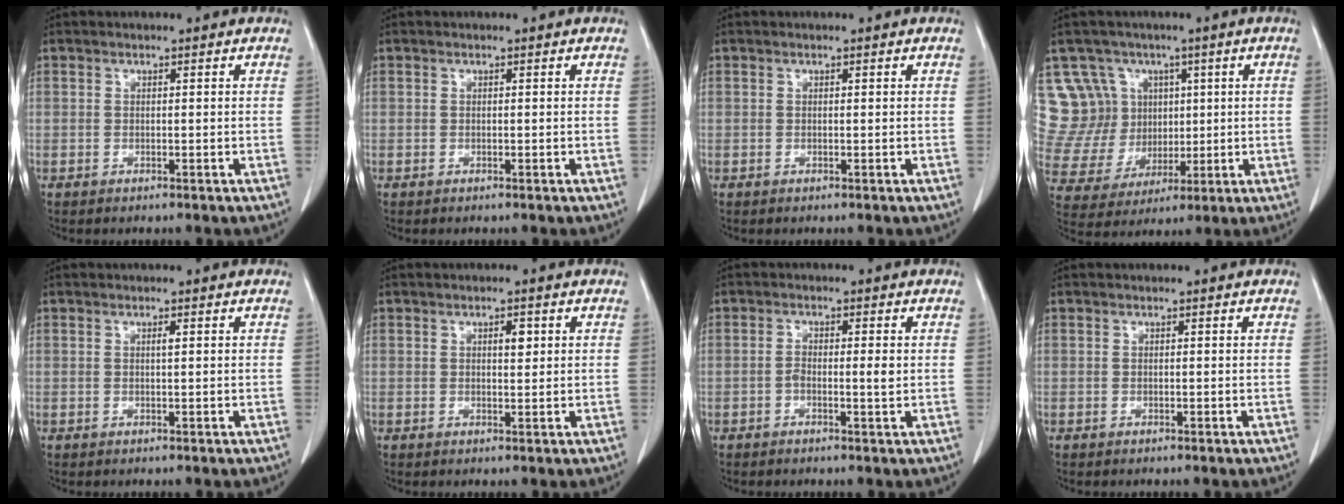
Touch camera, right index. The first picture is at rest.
{"total": 0.0}
{"total": 0.0}
{"total": 13.8, "force": [5.4, 12.4, 2.9], "torque": [-0.092, 0.065, 0.129]}
{"total": 0.6, "force": [0.2, 0.0, 0.6], "torque": [-0.010, 0.001, 0.004]}
{"total": 1.8, "force": [0.7, 0.7, 1.6], "torque": [-0.022, 0.000, 0.010]}
{"total": 2.3, "force": [-0.3, 0.5, 2.2], "torque": [-0.040, 0.001, -0.005]}
{"total": 0.0}